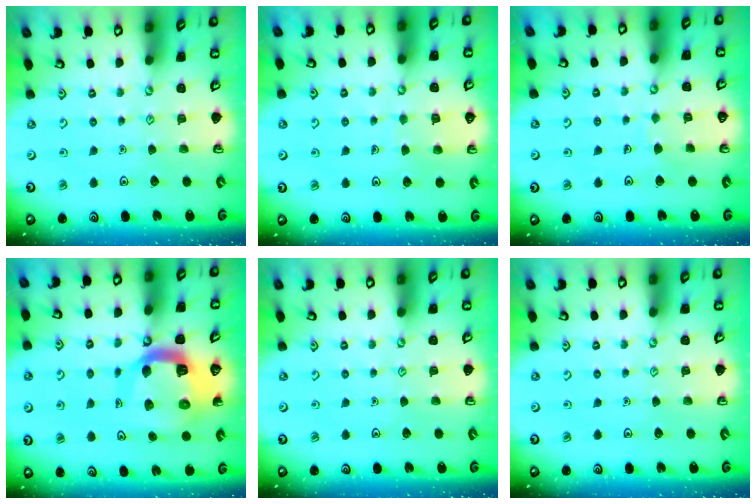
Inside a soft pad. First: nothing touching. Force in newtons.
{"total": 5.1, "press": 5.1, "slide": 0.5}
{"total": 3.9, "press": 3.9, "slide": 0.2}
{"total": 13.6, "press": 13.5, "slide": 1.6}
{"total": 0.0}
{"total": 0.0}